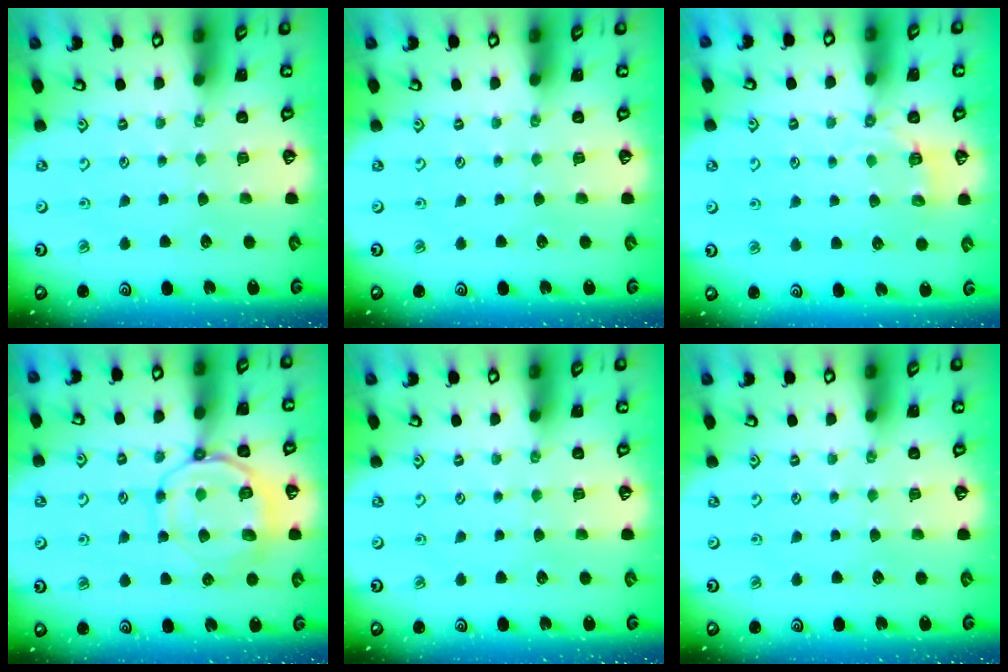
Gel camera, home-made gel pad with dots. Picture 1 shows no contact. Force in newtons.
{"total": 0.0}
{"total": 3.6, "press": 2.8, "slide": 2.1}
{"total": 10.4, "press": 10.3, "slide": 1.4}
{"total": 0.0}
{"total": 0.0}